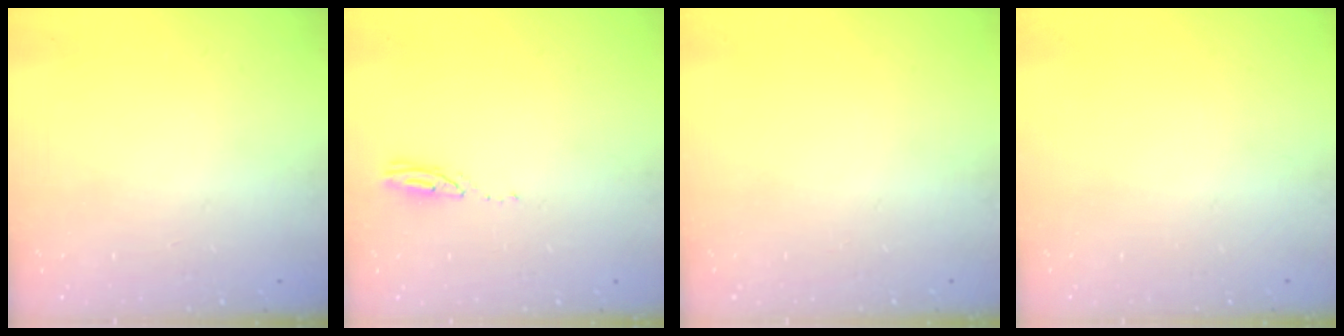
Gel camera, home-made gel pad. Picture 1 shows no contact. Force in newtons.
{"total": 3.0, "press": 3.0, "slide": 0.1}
{"total": 0.0}
{"total": 0.0}